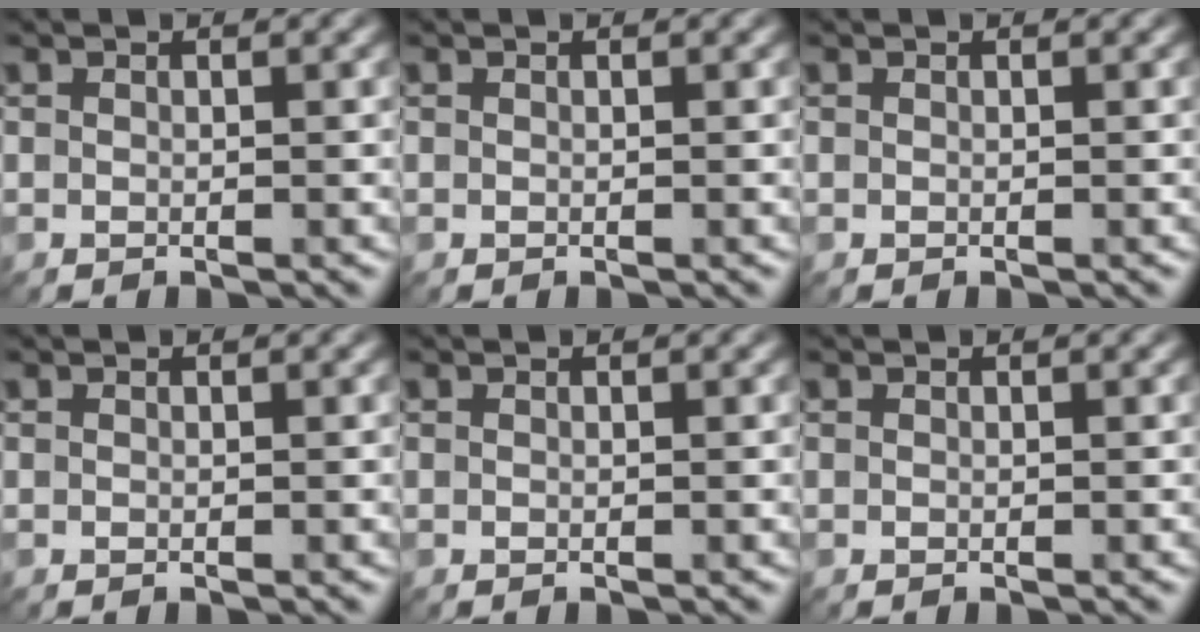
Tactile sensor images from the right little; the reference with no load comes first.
{"total": 0.0}
{"total": 0.0}
{"total": 0.0}
{"total": 0.0}
{"total": 0.0}